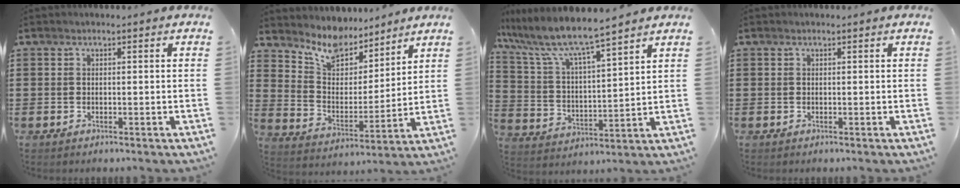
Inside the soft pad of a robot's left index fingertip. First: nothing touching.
{"total": 8.4, "force": [7.6, 3.3, 1.7], "torque": [-0.070, -0.049, 0.138]}
{"total": 7.3, "force": [6.3, 0.5, 3.5], "torque": [-0.097, -0.039, 0.104]}
{"total": 0.0}